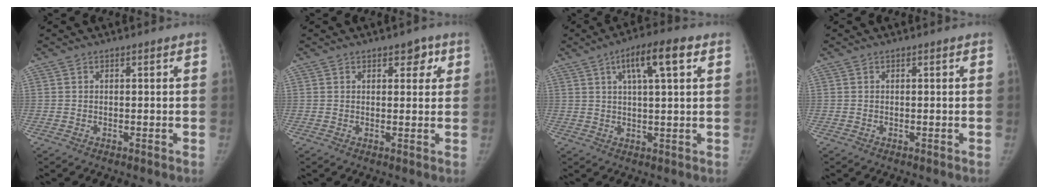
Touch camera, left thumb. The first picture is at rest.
{"total": 3.5, "force": [1.8, 2.1, 2.1], "torque": [0.001, -0.004, 0.019]}
{"total": 9.1, "force": [3.8, 2.1, 8.0], "torque": [-0.129, 0.006, 0.062]}
{"total": 0.0}